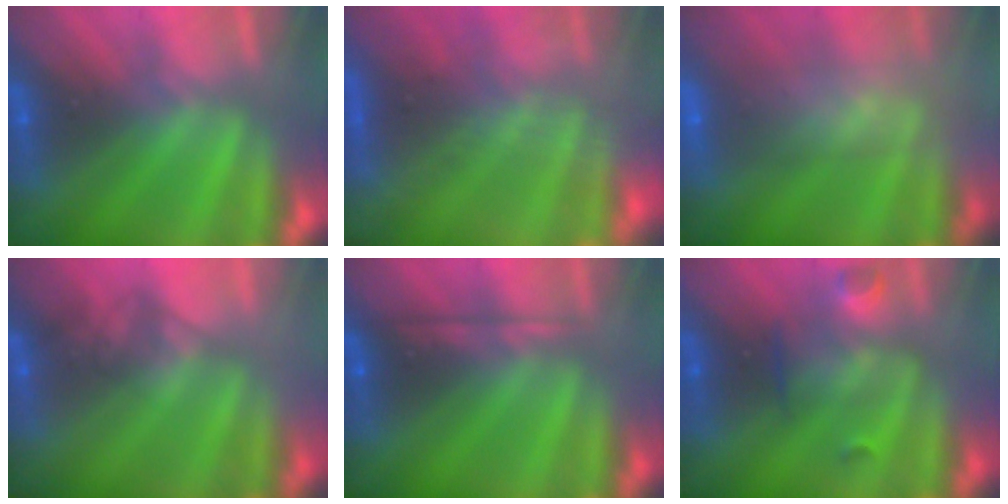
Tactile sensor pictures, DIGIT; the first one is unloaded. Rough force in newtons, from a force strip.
{"total": 7.0}
{"total": 7.6}
{"total": 1.6}
{"total": 2.1}
{"total": 2.8}